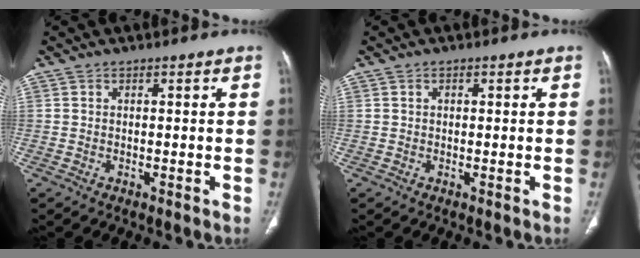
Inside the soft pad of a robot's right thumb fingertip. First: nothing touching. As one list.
[{"total": 0.6, "force": [0.2, 0.5, 0.3], "torque": [-0.001, 0.001, 0.002]}]